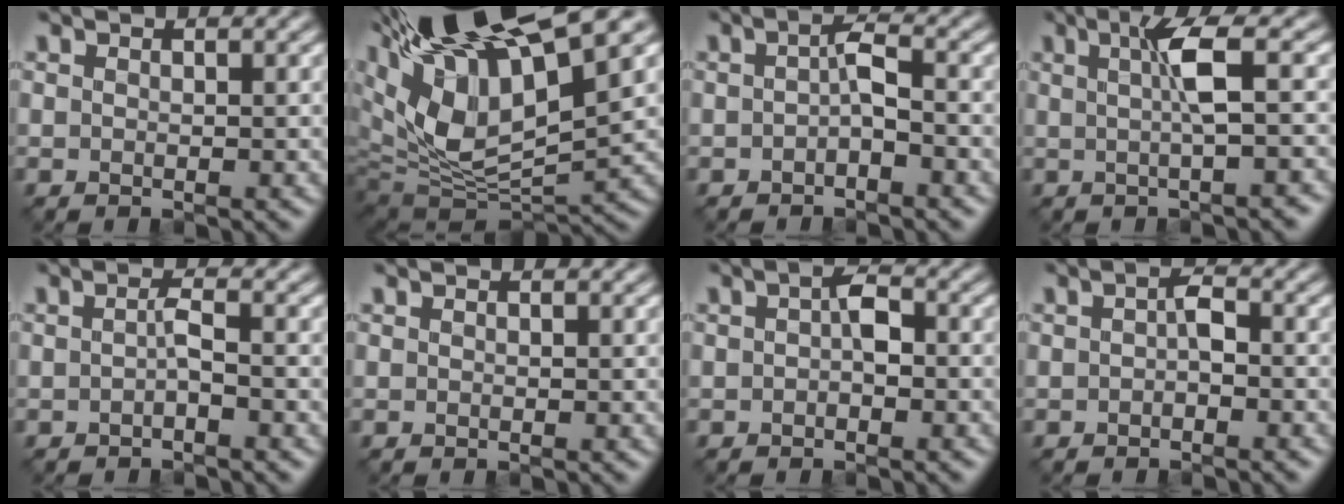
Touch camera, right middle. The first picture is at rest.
{"total": 14.8, "force": [7.2, 6.4, 11.3], "torque": [-0.217, 0.018, 0.129]}
{"total": 1.9, "force": [-0.6, 0.5, 1.7], "torque": [-0.033, 0.006, -0.013]}
{"total": 4.2, "force": [0.4, 0.6, 4.1], "torque": [-0.068, 0.008, 0.006]}
{"total": 1.2, "force": [-0.5, 0.1, 1.1], "torque": [-0.021, 0.003, -0.008]}
{"total": 0.0}
{"total": 1.9, "force": [-0.2, 0.9, 1.7], "torque": [-0.027, 0.007, -0.005]}
{"total": 1.5, "force": [-0.5, 0.7, 1.3], "torque": [-0.022, 0.005, -0.009]}